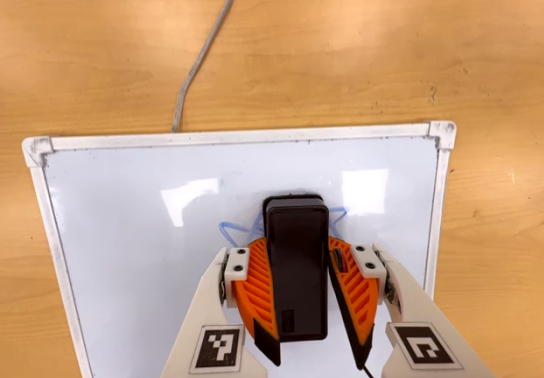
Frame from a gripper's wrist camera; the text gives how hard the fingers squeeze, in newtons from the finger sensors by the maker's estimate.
{"total": 15.0, "left": 15.5, "right": 14.4}